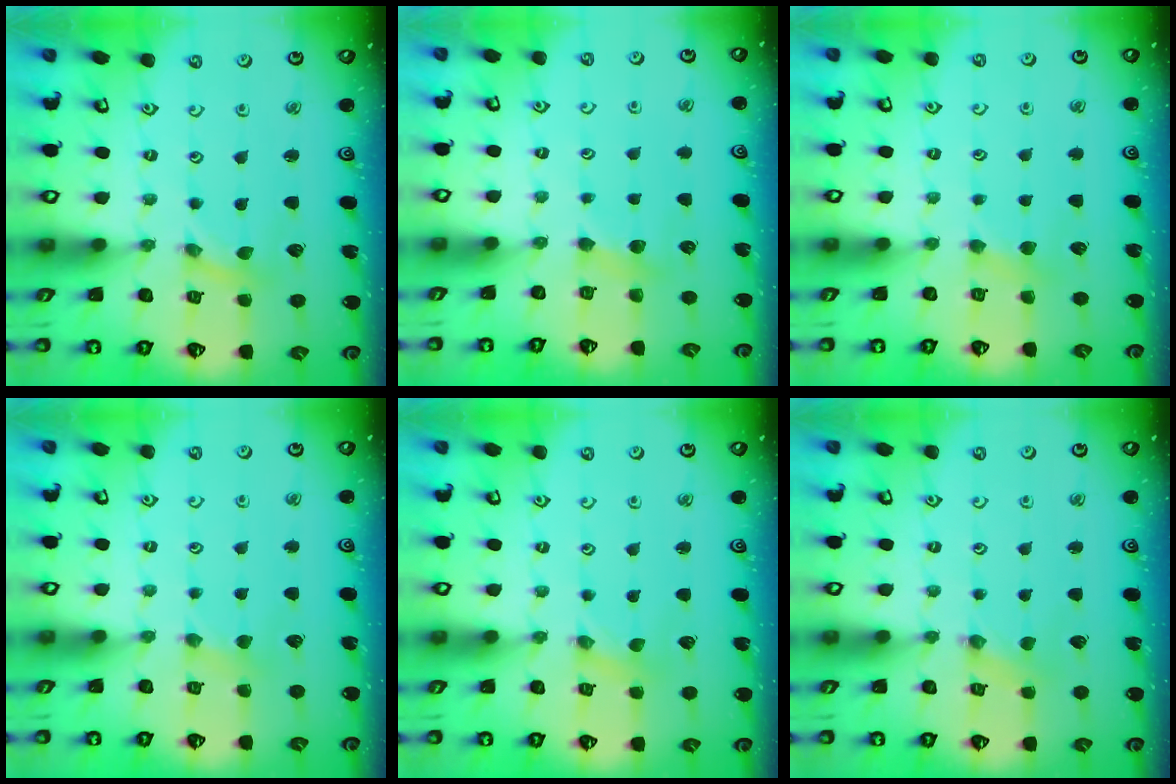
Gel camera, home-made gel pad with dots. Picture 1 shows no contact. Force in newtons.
{"total": 3.5, "press": 3.5, "slide": 0.4}
{"total": 3.0, "press": 3.0, "slide": 0.4}
{"total": 3.0, "press": 2.9, "slide": 0.5}
{"total": 0.0}
{"total": 0.0}